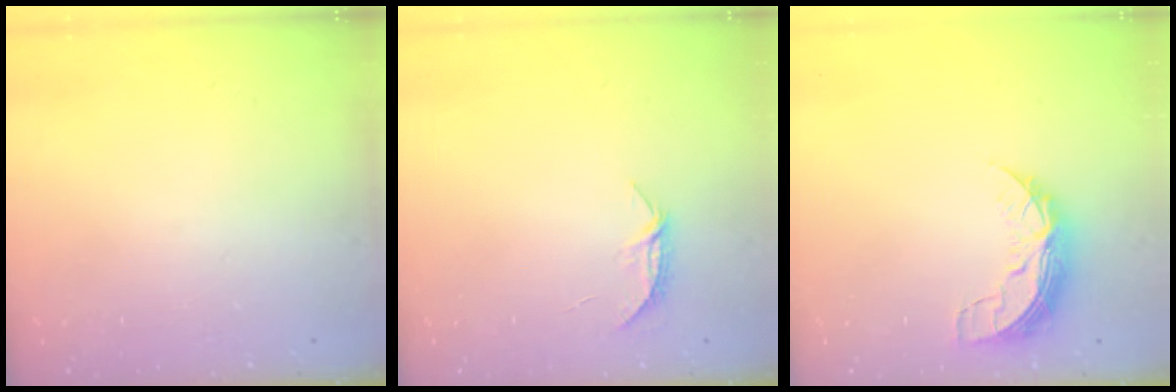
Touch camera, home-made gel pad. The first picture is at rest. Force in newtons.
{"total": 5.2, "press": 5.2, "slide": 0.4}
{"total": 7.9, "press": 7.9, "slide": 0.6}